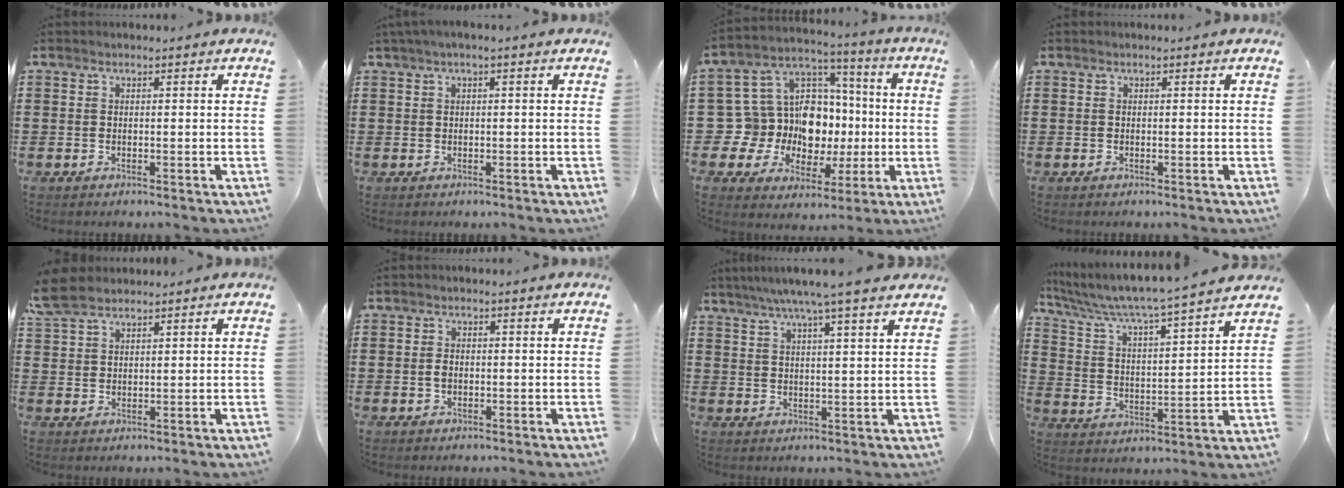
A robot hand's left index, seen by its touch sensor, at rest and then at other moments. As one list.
[{"total": 1.2, "force": [0.1, 0.0, 1.2], "torque": [-0.018, -0.004, 0.002]}, {"total": 13.2, "force": [-0.4, 12.2, 5.0], "torque": [-0.130, -0.018, 0.006]}, {"total": 0.0}, {"total": 5.3, "force": [4.1, 2.3, 2.5], "torque": [-0.062, 0.004, 0.080]}, {"total": 1.6, "force": [-0.1, 0.9, 1.3], "torque": [-0.027, 0.004, -0.002]}, {"total": 6.0, "force": [4.8, -0.7, 3.6], "torque": [-0.083, -0.015, 0.080]}, {"total": 5.8, "force": [5.2, -0.6, 2.4], "torque": [-0.071, -0.044, 0.079]}]